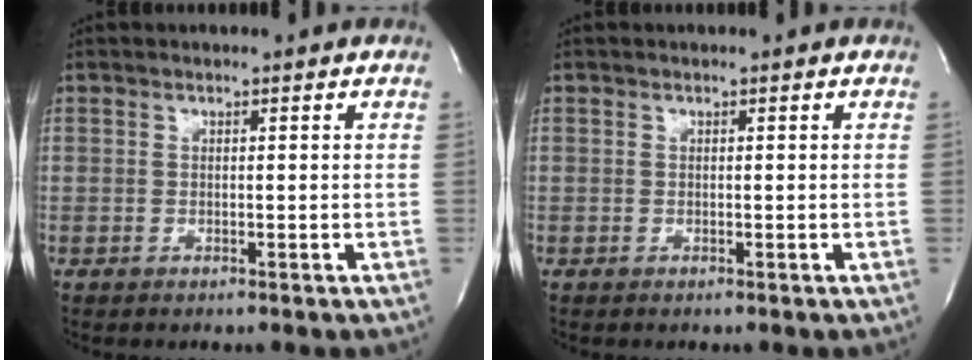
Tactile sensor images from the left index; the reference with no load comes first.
{"total": 0.0}